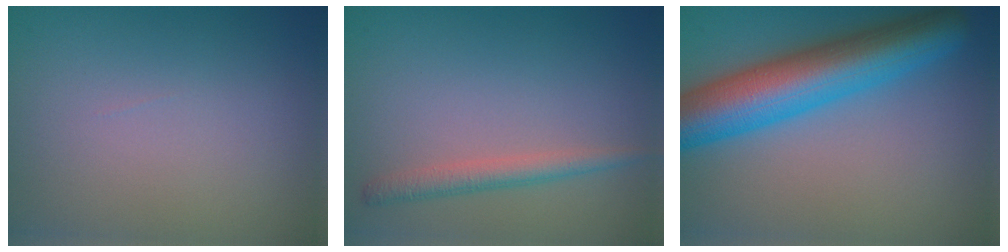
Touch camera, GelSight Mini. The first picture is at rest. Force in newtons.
{"total": 2.1, "press": 2.1, "slide": 0.1}
{"total": 9.5, "press": 9.5, "slide": 0.2}